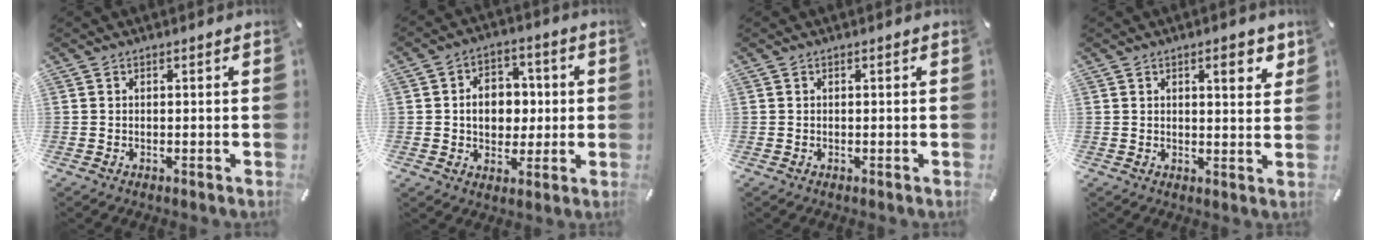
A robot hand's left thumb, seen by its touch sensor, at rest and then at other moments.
{"total": 9.1, "force": [0.0, 7.5, 5.2], "torque": [-0.075, 0.013, 0.001]}
{"total": 0.0}
{"total": 4.9, "force": [2.6, 1.6, 3.9], "torque": [-0.048, -0.010, 0.038]}